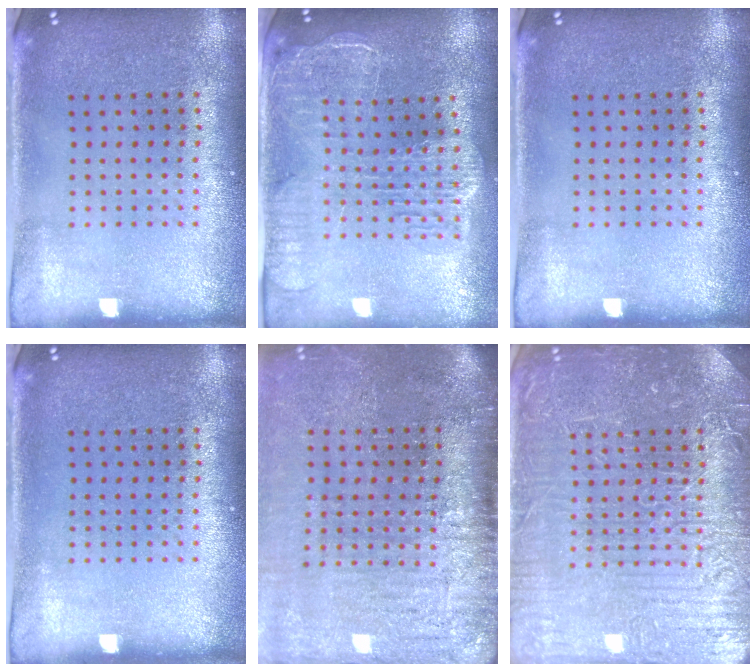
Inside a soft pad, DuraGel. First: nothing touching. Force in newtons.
{"total": 2.5, "press": 2.2, "slide": 1.3}
{"total": 0.0}
{"total": 0.0}
{"total": 4.5, "press": 3.8, "slide": 2.5}
{"total": 7.6, "press": 7.5, "slide": 0.9}